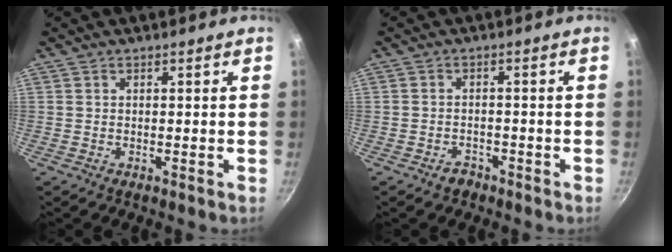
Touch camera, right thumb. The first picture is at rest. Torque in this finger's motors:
{"motor_torque": [-0.20, 0.07, 0.33, -0.03, 0.07]}